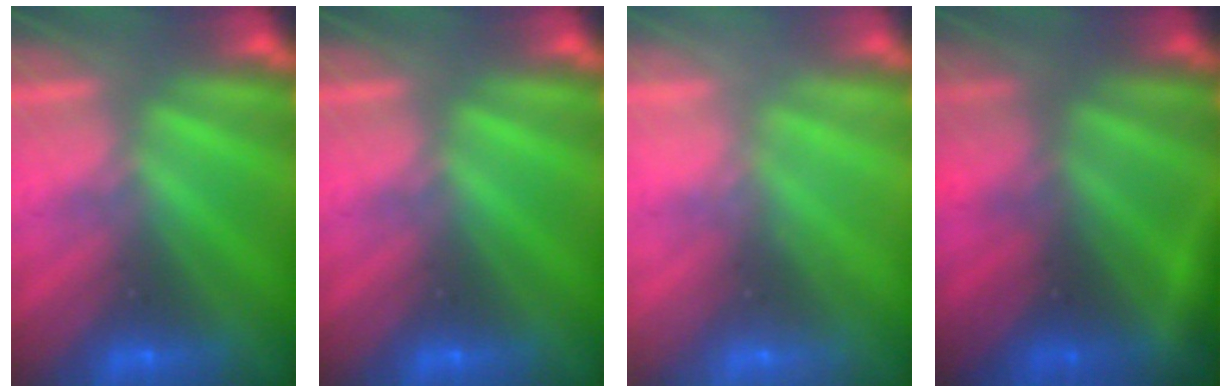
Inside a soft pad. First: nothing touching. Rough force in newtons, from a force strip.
{"total": 0.0}
{"total": 2.3}
{"total": 9.7}